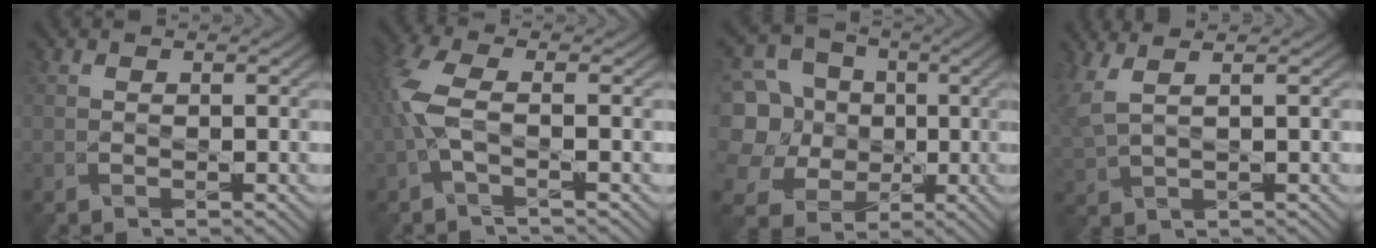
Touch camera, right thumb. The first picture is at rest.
{"total": 5.1, "force": [-0.8, 1.3, 4.9], "torque": [-0.143, 0.007, -0.019]}
{"total": 13.3, "force": [1.3, 11.7, 6.2], "torque": [-0.244, 0.020, 0.009]}
{"total": 4.4, "force": [2.6, 0.6, 3.5], "torque": [-0.111, 0.013, 0.063]}